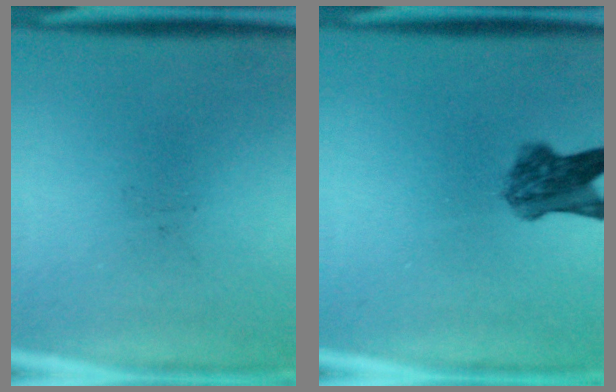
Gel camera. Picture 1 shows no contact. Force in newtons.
{"total": 5.9}